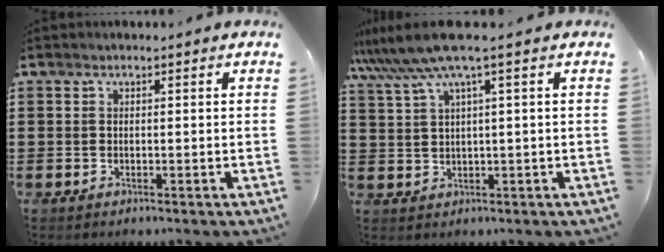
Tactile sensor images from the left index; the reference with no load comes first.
{"total": 6.3, "force": [3.3, -0.5, 5.3], "torque": [-0.126, -0.018, 0.054]}